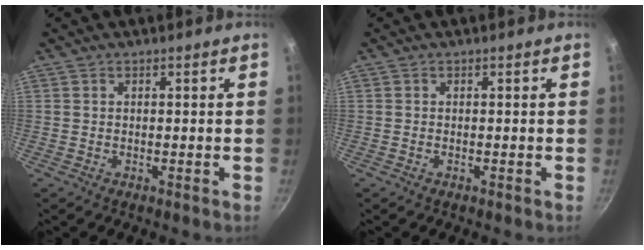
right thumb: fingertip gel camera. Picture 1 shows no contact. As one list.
[{"total": 0.0}]